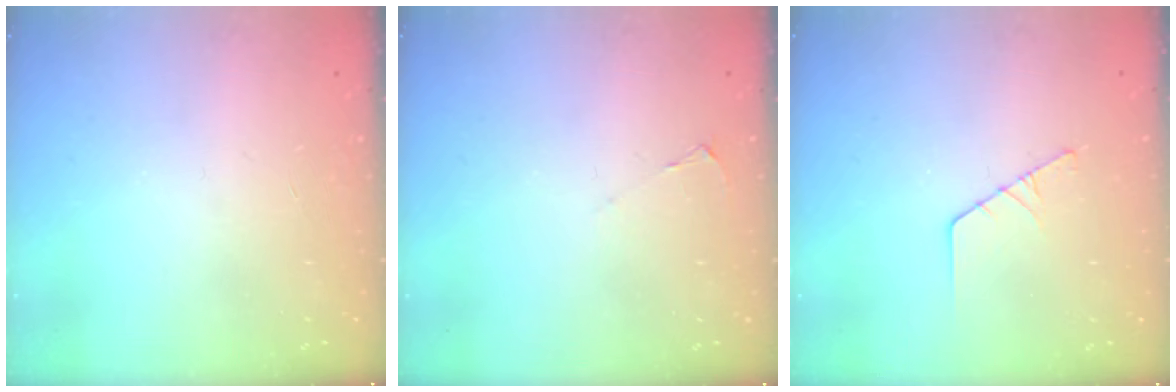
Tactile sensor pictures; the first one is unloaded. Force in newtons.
{"total": 1.7, "press": 1.7, "slide": 0.3}
{"total": 2.9, "press": 2.9, "slide": 0.3}